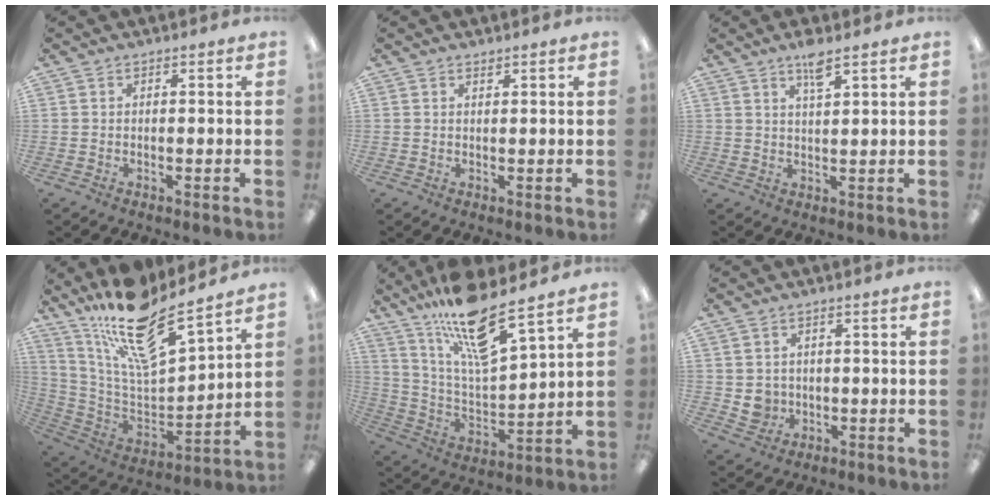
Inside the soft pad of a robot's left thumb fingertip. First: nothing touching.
{"total": 1.0, "force": [1.0, 0.3, 0.2], "torque": [-0.005, 0.000, 0.018]}
{"total": 5.0, "force": [3.7, 0.9, 3.2], "torque": [-0.057, -0.013, 0.061]}
{"total": 18.8, "force": [15.0, 5.0, 10.3], "torque": [-0.190, -0.111, 0.259]}
{"total": 17.1, "force": [13.2, 3.0, 10.4], "torque": [-0.197, -0.081, 0.220]}
{"total": 3.9, "force": [0.5, 3.8, 0.8], "torque": [-0.006, 0.001, 0.011]}